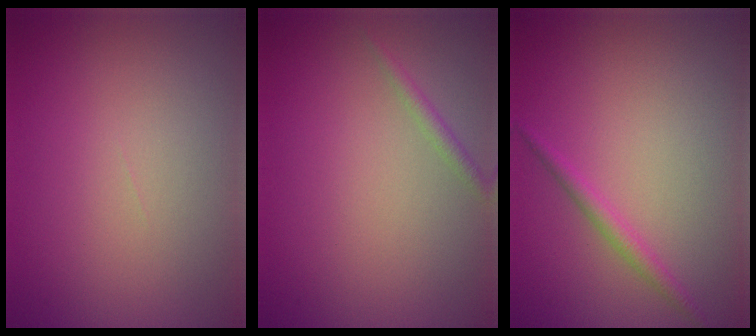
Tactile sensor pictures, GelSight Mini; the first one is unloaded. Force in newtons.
{"total": 1.0, "press": 1.0, "slide": 0.0}
{"total": 1.4, "press": 1.4, "slide": 0.0}